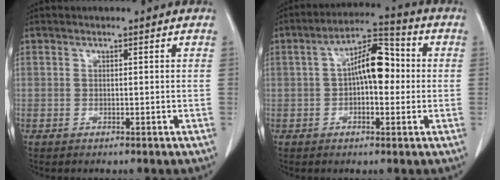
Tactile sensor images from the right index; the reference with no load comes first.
{"total": 8.9, "force": [0.5, 3.5, 8.2], "torque": [-0.143, 0.032, 0.002]}